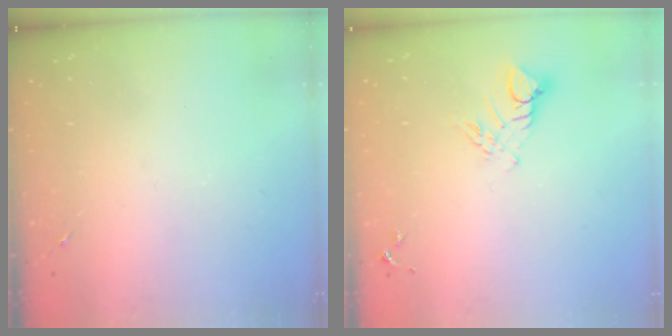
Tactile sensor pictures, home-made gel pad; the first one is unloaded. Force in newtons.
{"total": 6.5, "press": 6.5, "slide": 0.3}